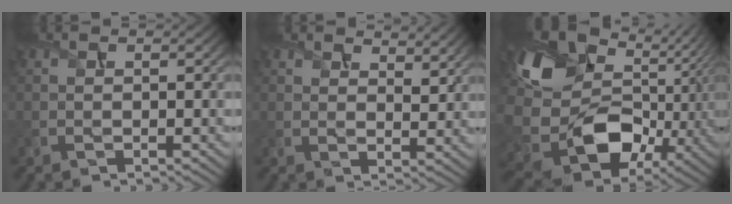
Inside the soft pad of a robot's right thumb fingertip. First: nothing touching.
{"total": 4.9, "force": [3.8, 2.0, 2.3], "torque": [-0.045, -0.002, 0.062]}
{"total": 16.5, "force": [-0.3, 12.5, 10.8], "torque": [-0.222, -0.029, 0.005]}